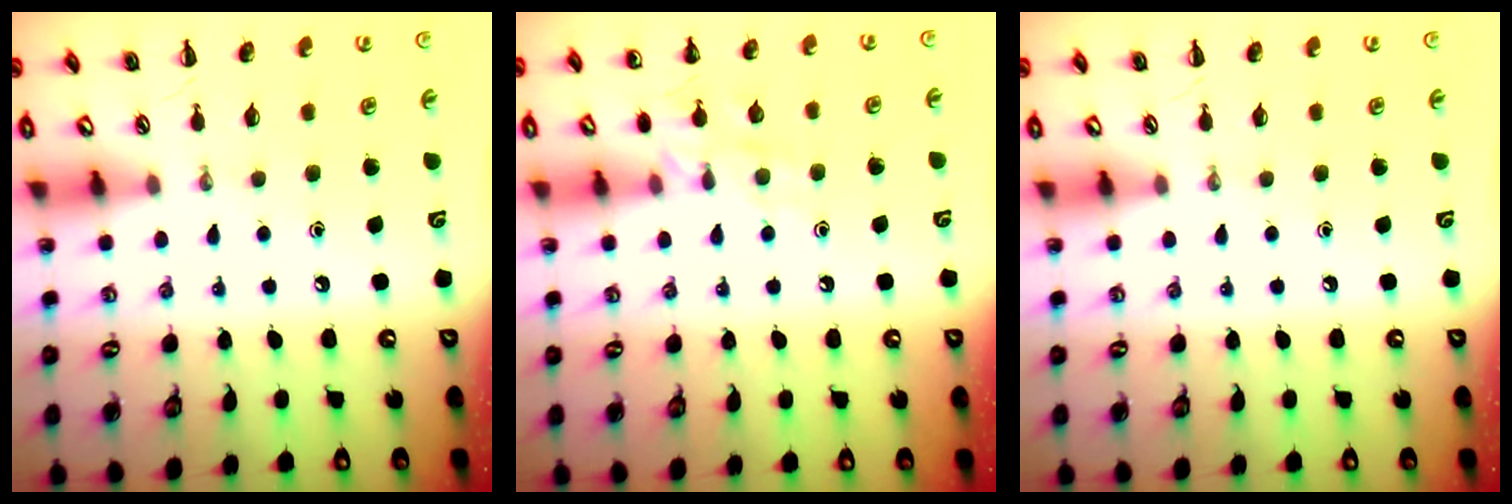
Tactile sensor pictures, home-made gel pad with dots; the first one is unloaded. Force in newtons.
{"total": 9.1, "press": 9.1, "slide": 1.1}
{"total": 0.0}